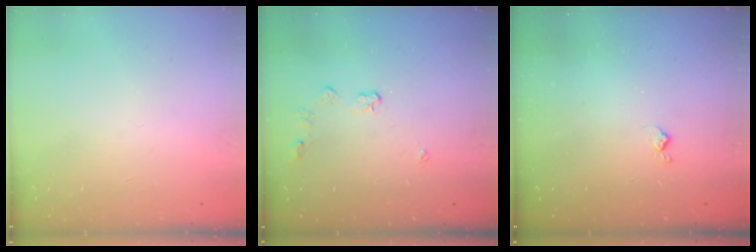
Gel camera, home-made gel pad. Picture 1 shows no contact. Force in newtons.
{"total": 4.9, "press": 4.9, "slide": 0.2}
{"total": 3.6, "press": 3.6, "slide": 0.5}